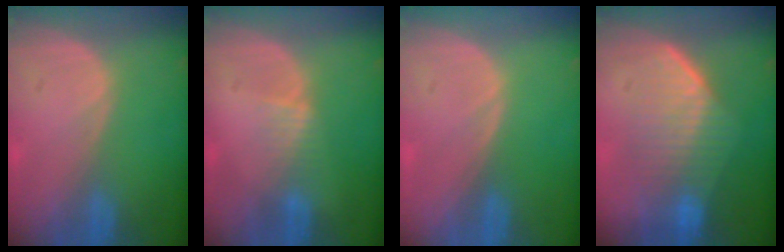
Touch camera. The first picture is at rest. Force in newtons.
{"total": 1.9, "press": 1.9, "slide": 0.2}
{"total": 0.0}
{"total": 7.3, "press": 7.3, "slide": 0.9}